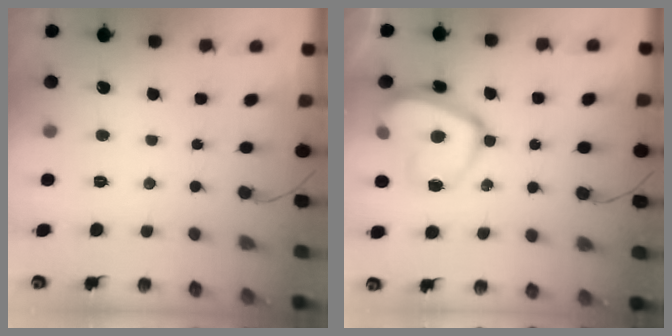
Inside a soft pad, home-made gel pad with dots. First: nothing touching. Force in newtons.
{"total": 16.3, "press": 16.3, "slide": 1.4}